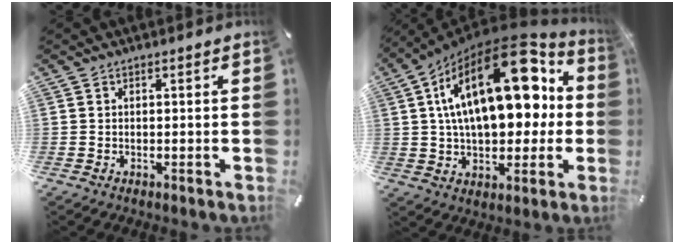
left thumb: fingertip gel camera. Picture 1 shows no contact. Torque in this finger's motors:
{"motor_torque": [2.51, 2.50, 2.77, 0.00, 1.05]}